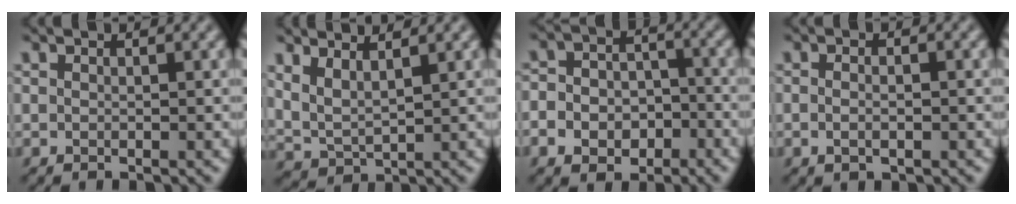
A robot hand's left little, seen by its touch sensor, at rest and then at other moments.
{"total": 3.0, "force": [1.8, 1.1, 2.2], "torque": [-0.058, -0.001, 0.039]}
{"total": 7.6, "force": [-3.4, 6.3, 2.8], "torque": [-0.053, -0.013, -0.075]}
{"total": 1.4, "force": [-0.5, 0.6, 1.2], "torque": [-0.021, 0.002, -0.010]}